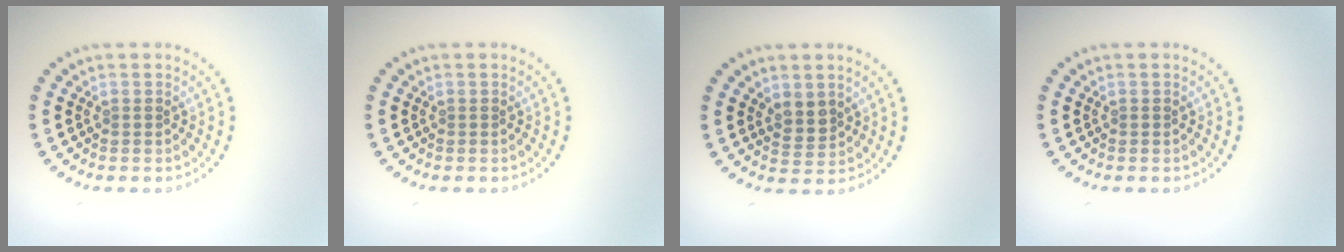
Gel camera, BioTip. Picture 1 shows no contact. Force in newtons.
{"total": 0.0}
{"total": 2.1, "press": 1.8, "slide": 1.0}
{"total": 0.0}